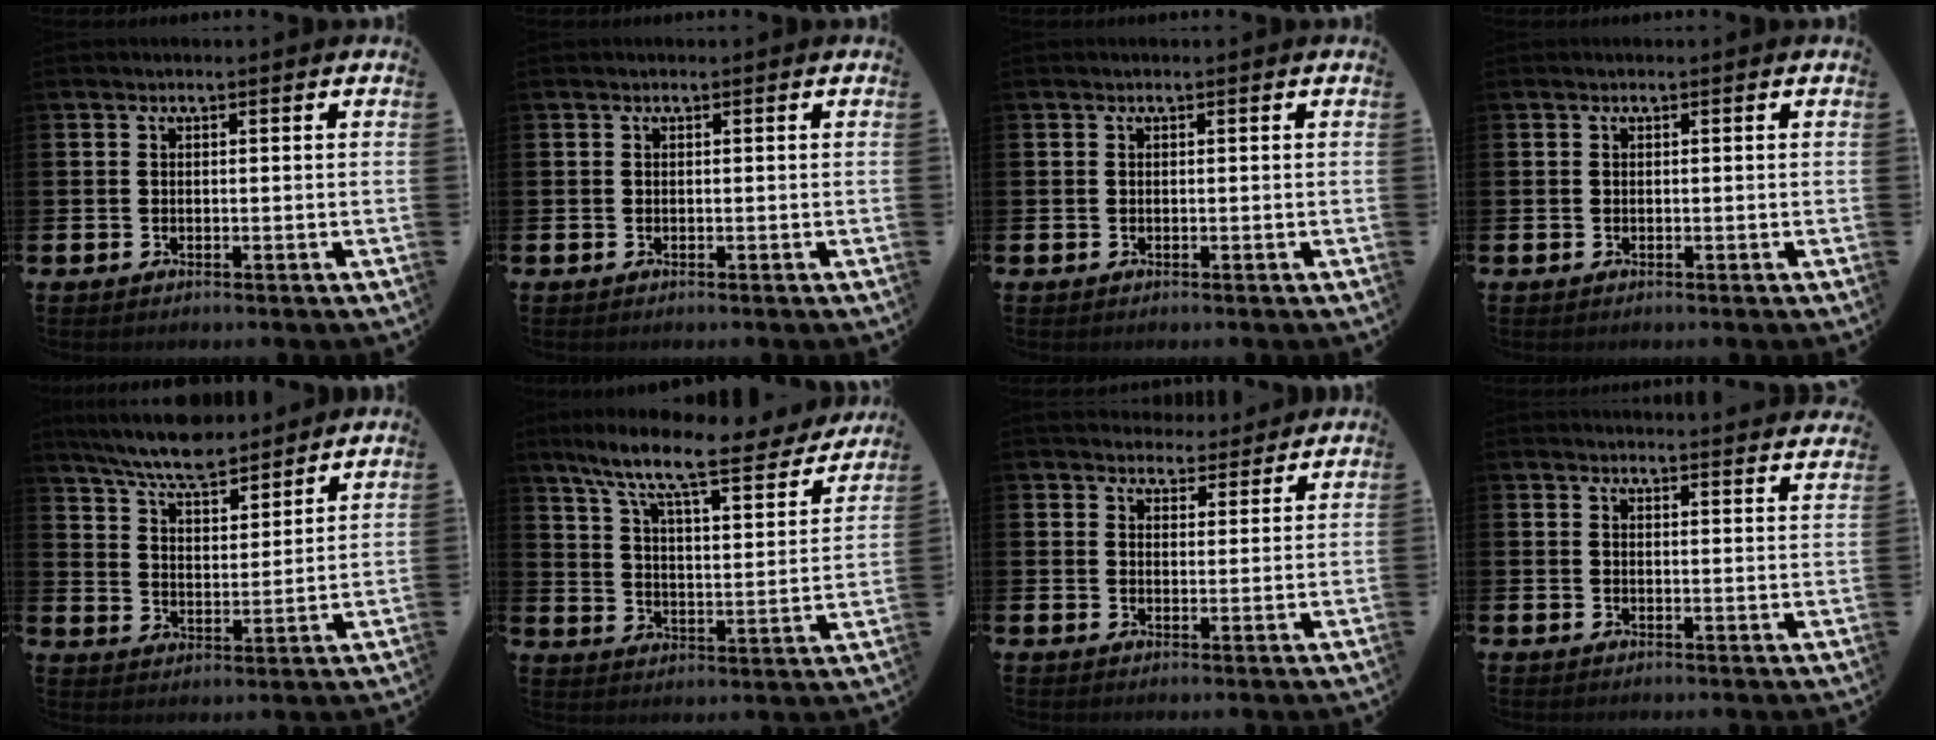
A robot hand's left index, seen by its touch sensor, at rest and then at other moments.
{"total": 0.0}
{"total": 0.0}
{"total": 0.0}
{"total": 8.2, "force": [7.5, 1.5, 2.7], "torque": [-0.076, -0.039, 0.137]}
{"total": 10.2, "force": [8.5, 1.8, 5.3], "torque": [-0.123, -0.060, 0.135]}
{"total": 4.2, "force": [4.0, 1.3, -0.1], "torque": [-0.001, -0.020, 0.072]}
{"total": 2.9, "force": [2.9, -0.2, -0.2], "torque": [0.009, -0.025, 0.050]}